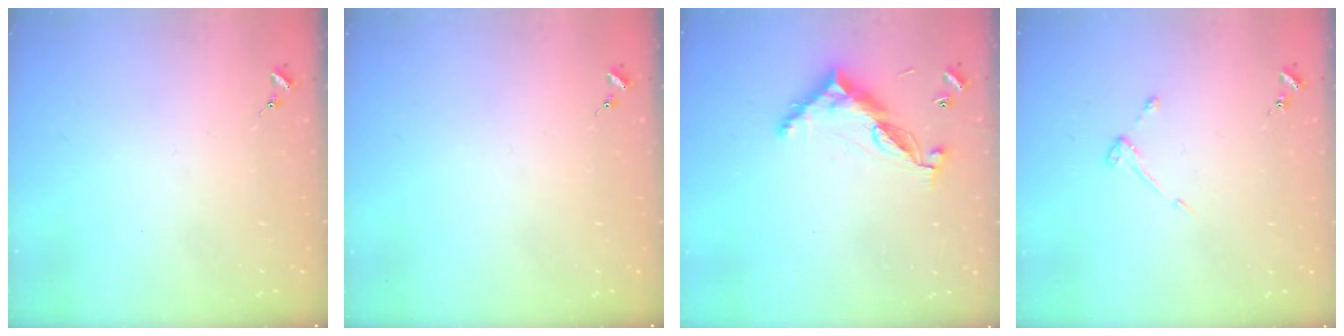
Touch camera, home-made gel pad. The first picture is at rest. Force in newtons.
{"total": 0.0}
{"total": 11.0, "press": 10.9, "slide": 0.8}
{"total": 2.8, "press": 2.8, "slide": 0.3}